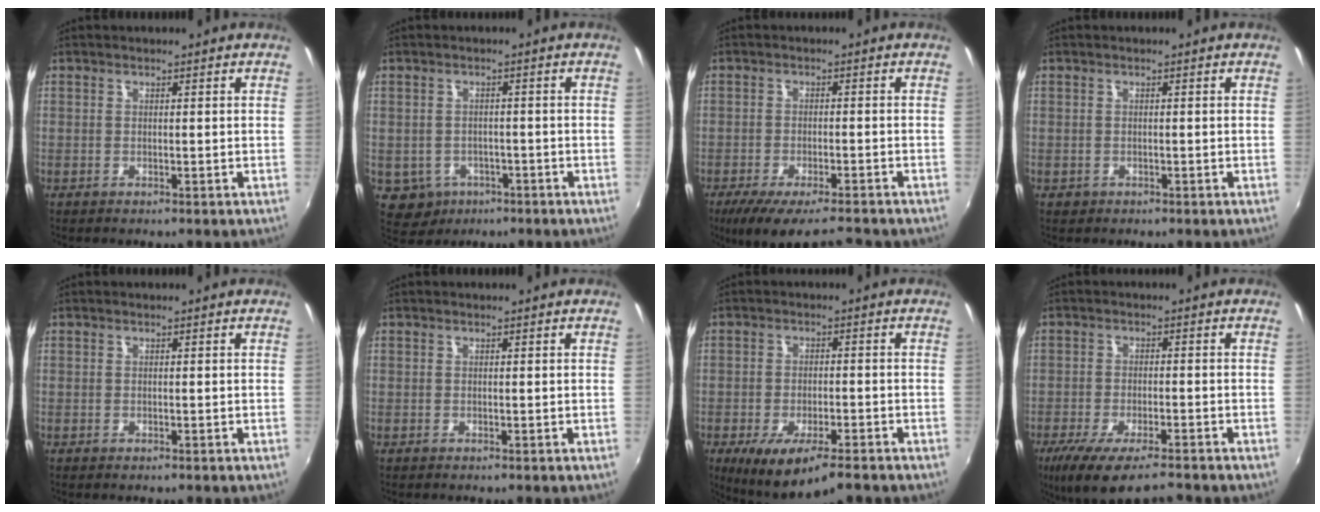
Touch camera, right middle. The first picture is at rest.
{"total": 6.1, "force": [-2.6, 5.2, 1.9], "torque": [-0.050, -0.004, -0.027]}
{"total": 11.3, "force": [-9.1, 2.4, 6.2], "torque": [-0.128, -0.035, -0.150]}
{"total": 1.1, "force": [-0.4, 0.9, 0.3], "torque": [-0.007, -0.002, -0.005]}
{"total": 0.0}
{"total": 0.0}
{"total": 11.0, "force": [-7.2, 3.3, 7.6], "torque": [-0.152, -0.037, -0.117]}
{"total": 11.4, "force": [-8.6, 2.7, 6.9], "torque": [-0.149, -0.040, -0.151]}